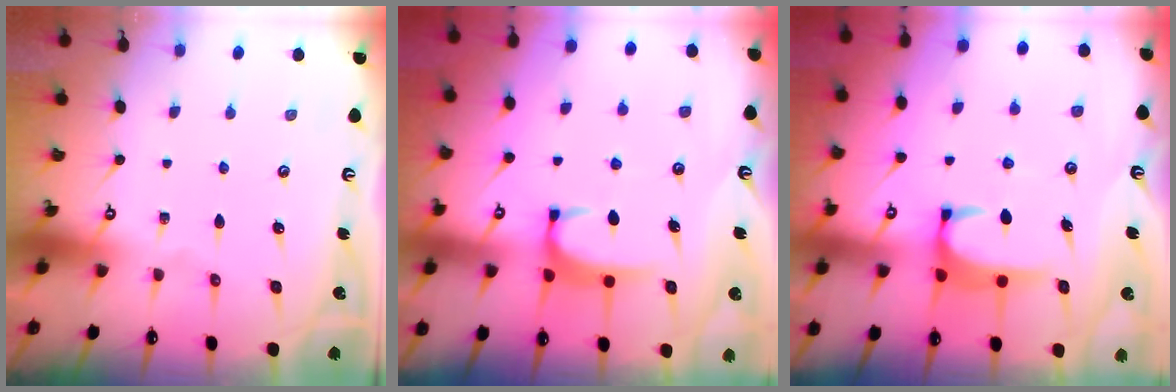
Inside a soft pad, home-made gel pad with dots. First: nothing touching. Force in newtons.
{"total": 1.8, "press": 1.7, "slide": 0.5}
{"total": 2.7, "press": 2.6, "slide": 0.7}